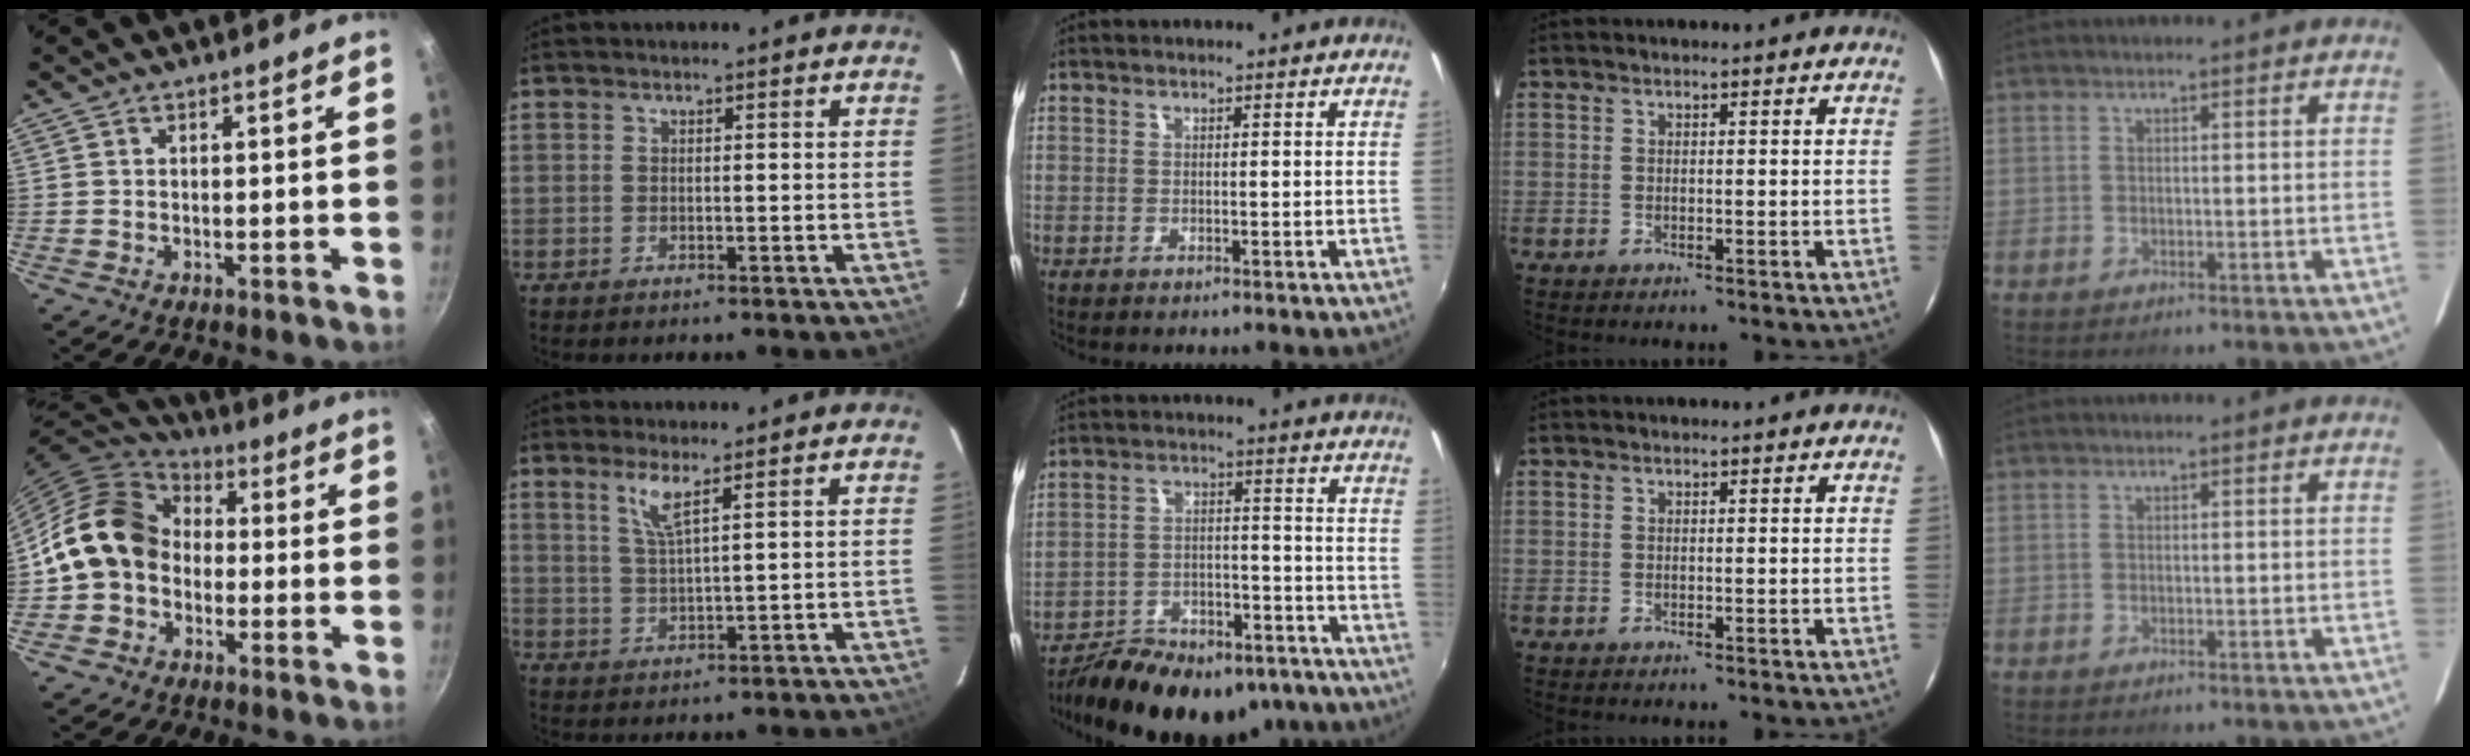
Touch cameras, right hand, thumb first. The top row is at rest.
{"thumb": {"total": 14.4, "force": [-0.9, 11.9, 8.1], "torque": [-0.107, 0.040, -0.033]}, "index": {"total": 3.9, "force": [2.4, -0.1, 3.1], "torque": [-0.066, -0.006, 0.048]}, "middle": {"total": 21.1, "force": [-16.7, 8.9, 9.4], "torque": [-0.175, 0.009, -0.224]}}